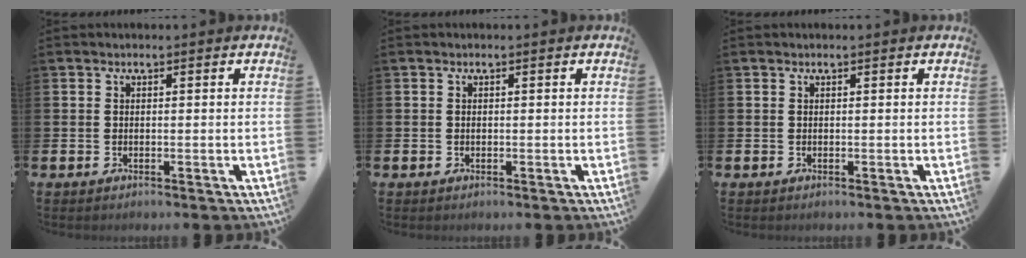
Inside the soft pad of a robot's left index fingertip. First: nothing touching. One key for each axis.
{"total": 0.0}
{"total": 0.0}